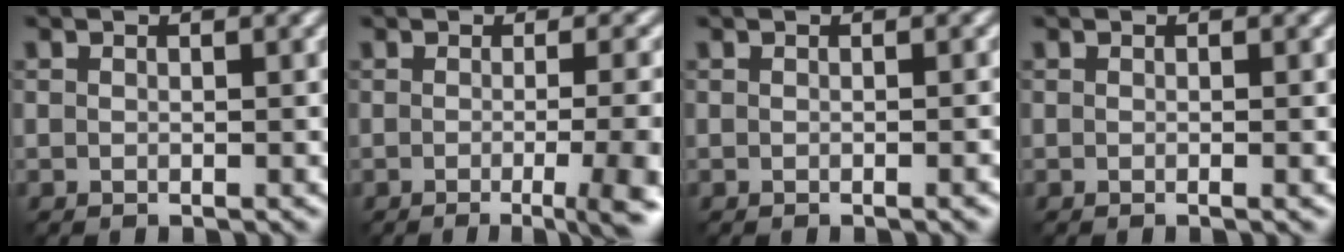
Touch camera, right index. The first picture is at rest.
{"total": 8.5, "force": [-2.3, 2.7, 7.8], "torque": [-0.073, -0.017, -0.023]}
{"total": 1.4, "force": [-0.5, 0.3, 1.2], "torque": [-0.008, 0.001, -0.010]}
{"total": 0.8, "force": [-0.3, 0.2, 0.8], "torque": [-0.007, -0.004, -0.008]}